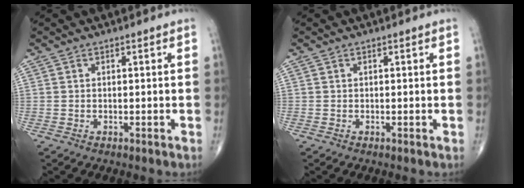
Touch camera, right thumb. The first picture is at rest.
{"total": 0.0}